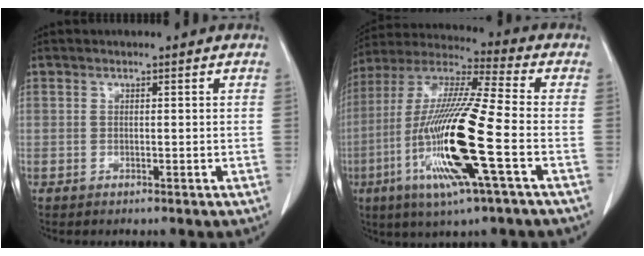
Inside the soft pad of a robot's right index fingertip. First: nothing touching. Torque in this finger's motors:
{"motor_torque": [2.14, 0.00, 1.05, 0.21]}